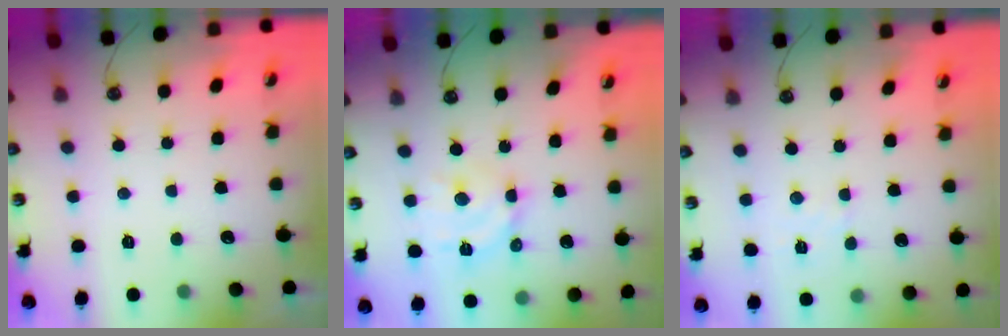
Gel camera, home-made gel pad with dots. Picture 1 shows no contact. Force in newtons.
{"total": 11.6, "press": 11.6, "slide": 0.8}
{"total": 2.9, "press": 2.9, "slide": 0.4}